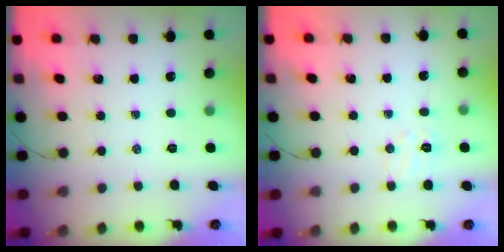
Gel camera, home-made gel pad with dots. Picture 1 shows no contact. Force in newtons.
{"total": 5.2, "press": 5.0, "slide": 1.2}